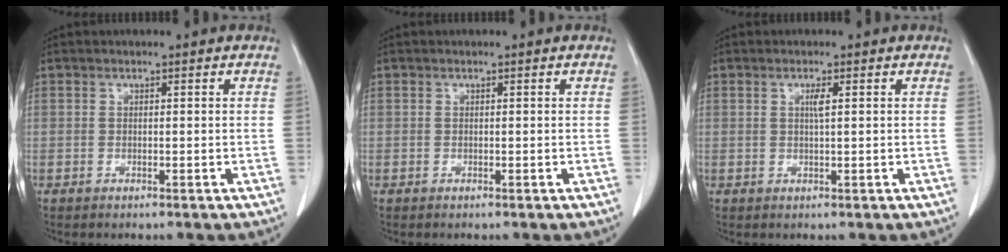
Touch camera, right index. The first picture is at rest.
{"total": 0.0}
{"total": 1.4, "force": [0.4, 0.0, 1.3], "torque": [-0.027, 0.000, 0.006]}